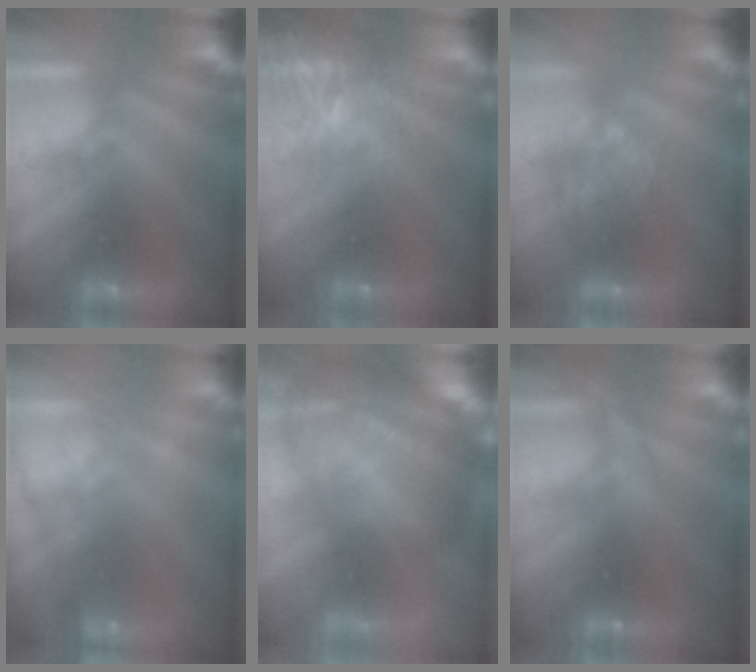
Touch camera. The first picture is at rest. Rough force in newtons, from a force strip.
{"total": 7.5}
{"total": 8.3}
{"total": 3.0}
{"total": 9.8}
{"total": 2.6}